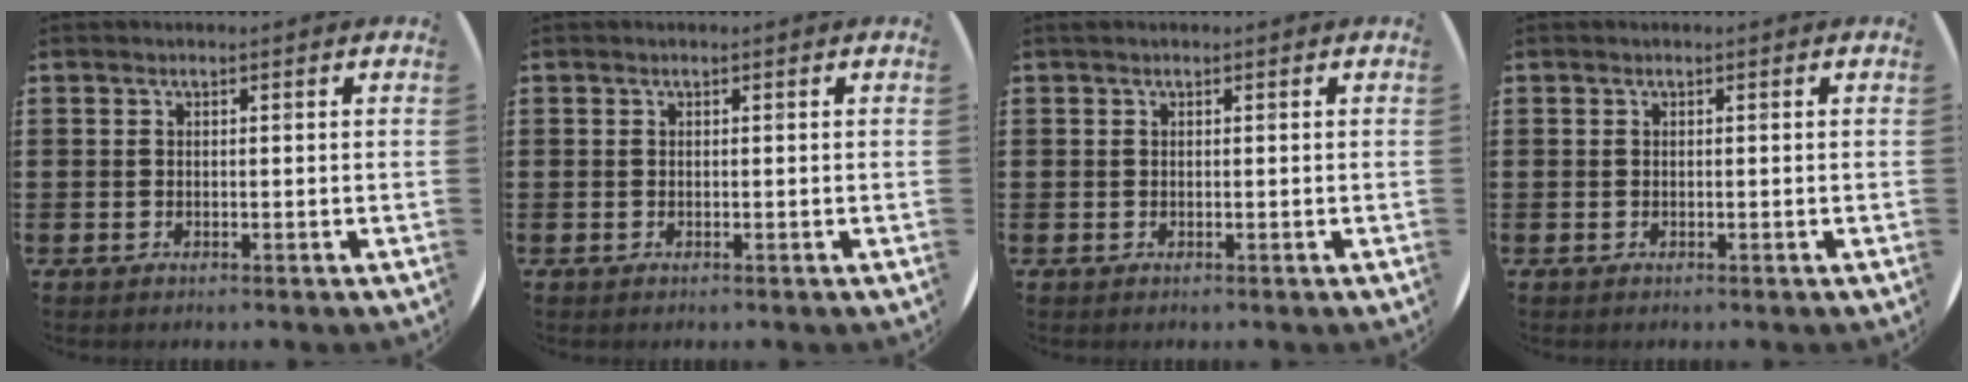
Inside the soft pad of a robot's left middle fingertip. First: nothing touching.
{"total": 0.0}
{"total": 0.0}
{"total": 0.0}